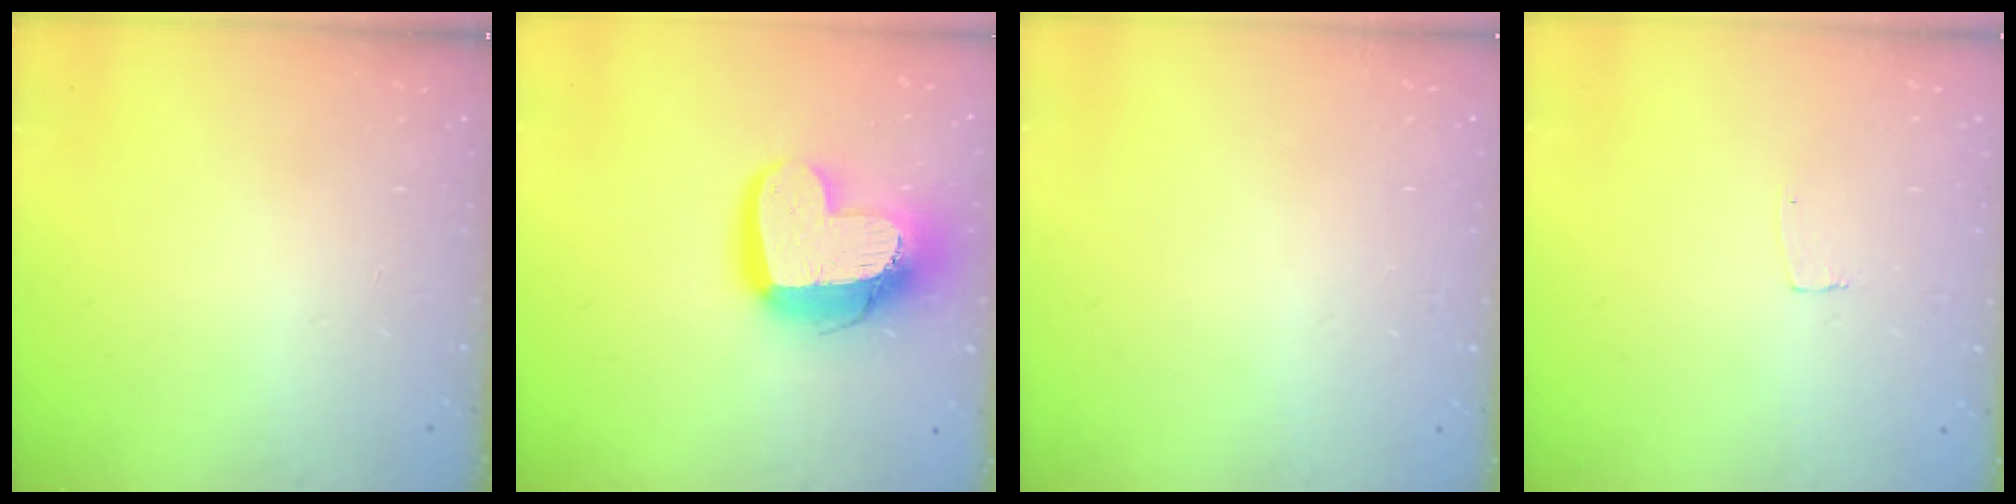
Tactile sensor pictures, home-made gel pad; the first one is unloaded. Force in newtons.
{"total": 17.2, "press": 17.2, "slide": 1.5}
{"total": 0.0}
{"total": 3.0, "press": 3.0, "slide": 0.2}